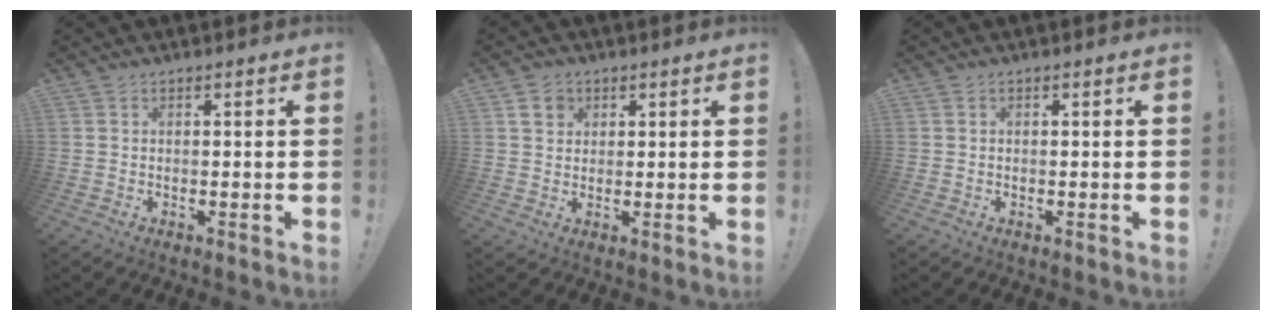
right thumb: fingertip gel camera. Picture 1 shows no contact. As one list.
[{"total": 4.6, "force": [2.2, 3.7, 1.6], "torque": [-0.021, -0.003, 0.041]}, {"total": 0.0}]